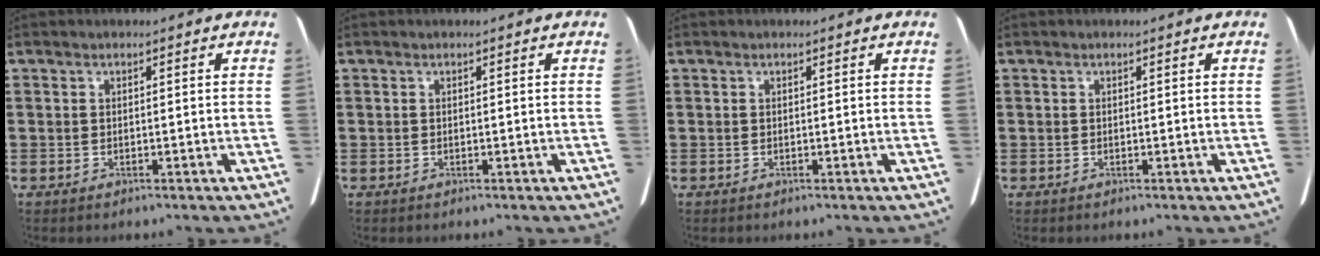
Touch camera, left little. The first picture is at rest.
{"total": 0.0}
{"total": 0.0}
{"total": 0.0}